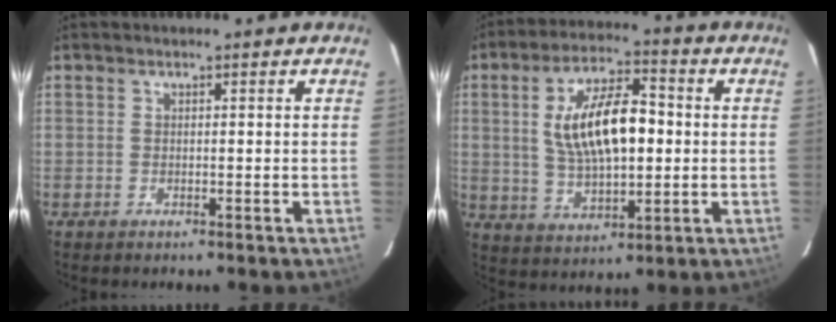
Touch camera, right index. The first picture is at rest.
{"total": 14.6, "force": [1.4, 6.3, 13.0], "torque": [-0.240, 0.012, 0.031]}